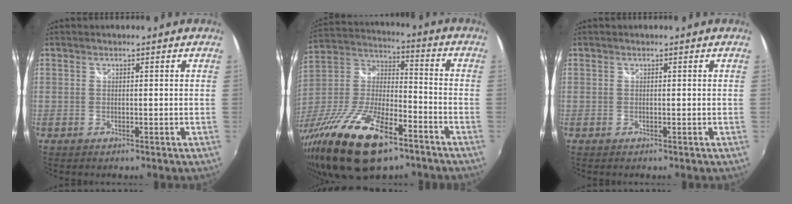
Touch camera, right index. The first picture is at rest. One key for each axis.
{"total": 24.5, "fx": -13.7, "fy": 9.7, "fz": 17.8, "tx": -0.356, "ty": -0.043, "tz": -0.243}
{"total": 0.0}